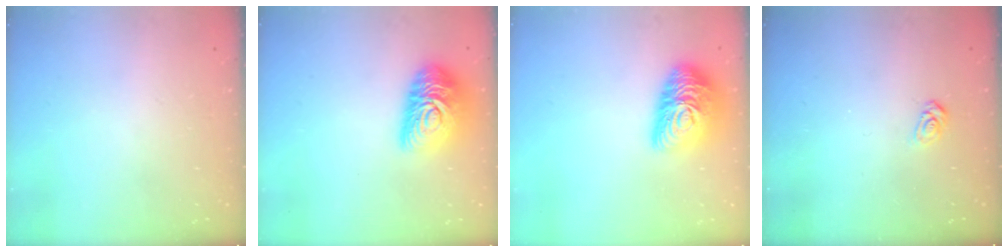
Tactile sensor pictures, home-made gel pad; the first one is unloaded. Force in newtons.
{"total": 15.0, "press": 15.0, "slide": 1.0}
{"total": 16.3, "press": 16.3, "slide": 1.1}
{"total": 5.5, "press": 5.5, "slide": 0.3}